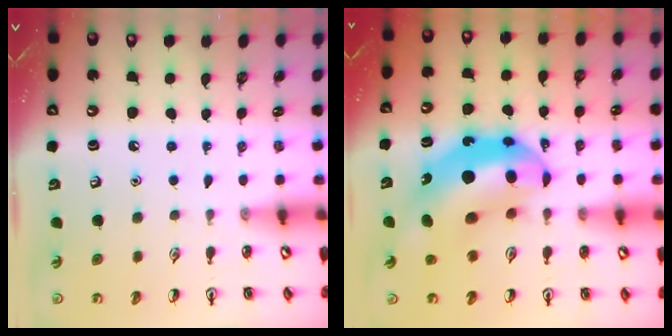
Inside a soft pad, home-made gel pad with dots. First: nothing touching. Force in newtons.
{"total": 16.3, "press": 15.5, "slide": 5.1}